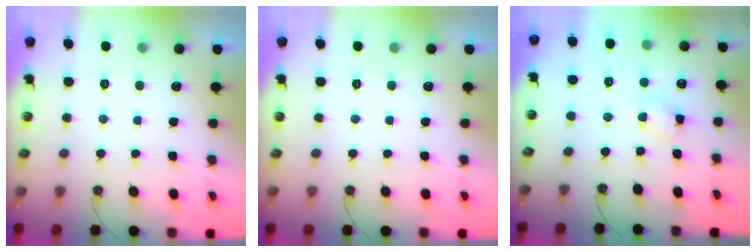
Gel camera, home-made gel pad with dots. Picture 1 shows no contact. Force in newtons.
{"total": 0.0}
{"total": 4.3, "press": 4.3, "slide": 0.6}